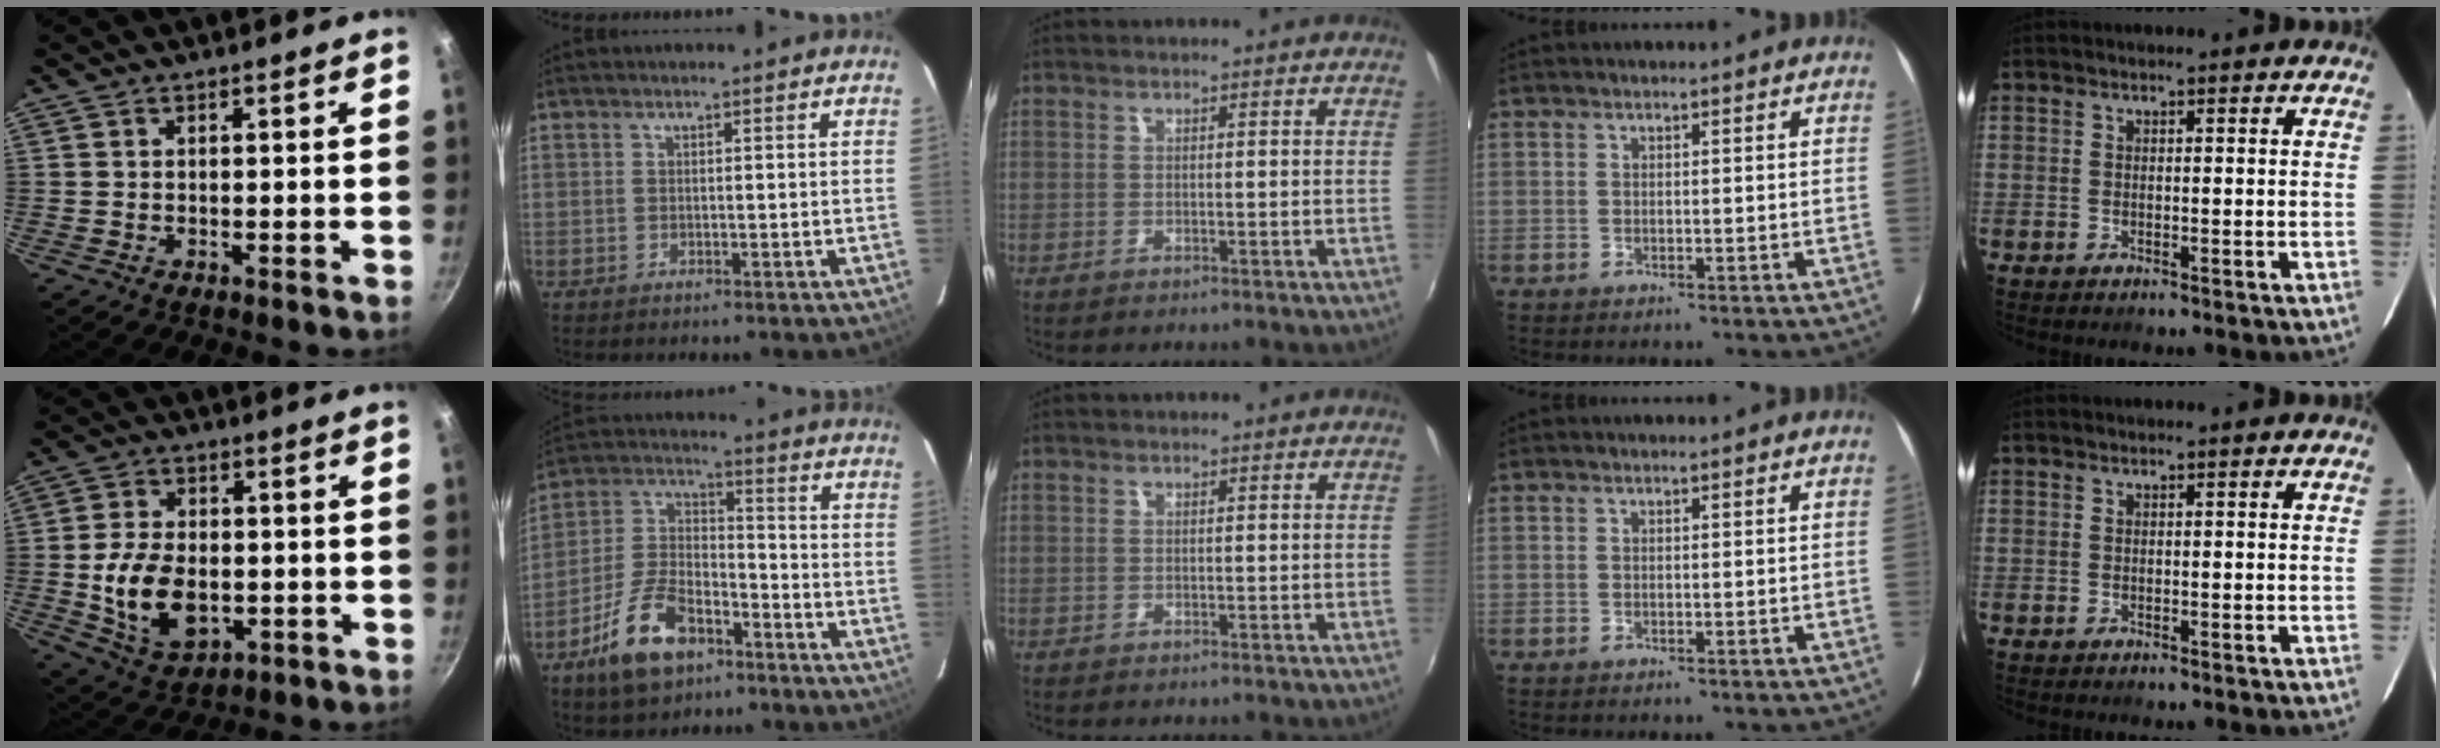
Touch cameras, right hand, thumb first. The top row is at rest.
{"thumb": {"total": 13.3, "force": [-2.0, 8.6, 10.0], "torque": [-0.169, 0.003, -0.025]}, "index": {"total": 14.0, "force": [-8.4, 7.3, 8.6], "torque": [-0.183, 0.018, -0.148]}}